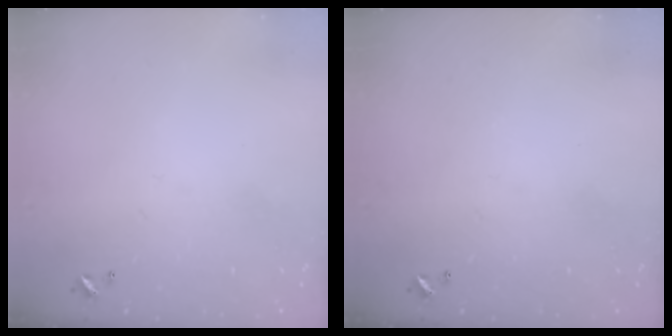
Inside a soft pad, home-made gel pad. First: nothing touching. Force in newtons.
{"total": 0.0}